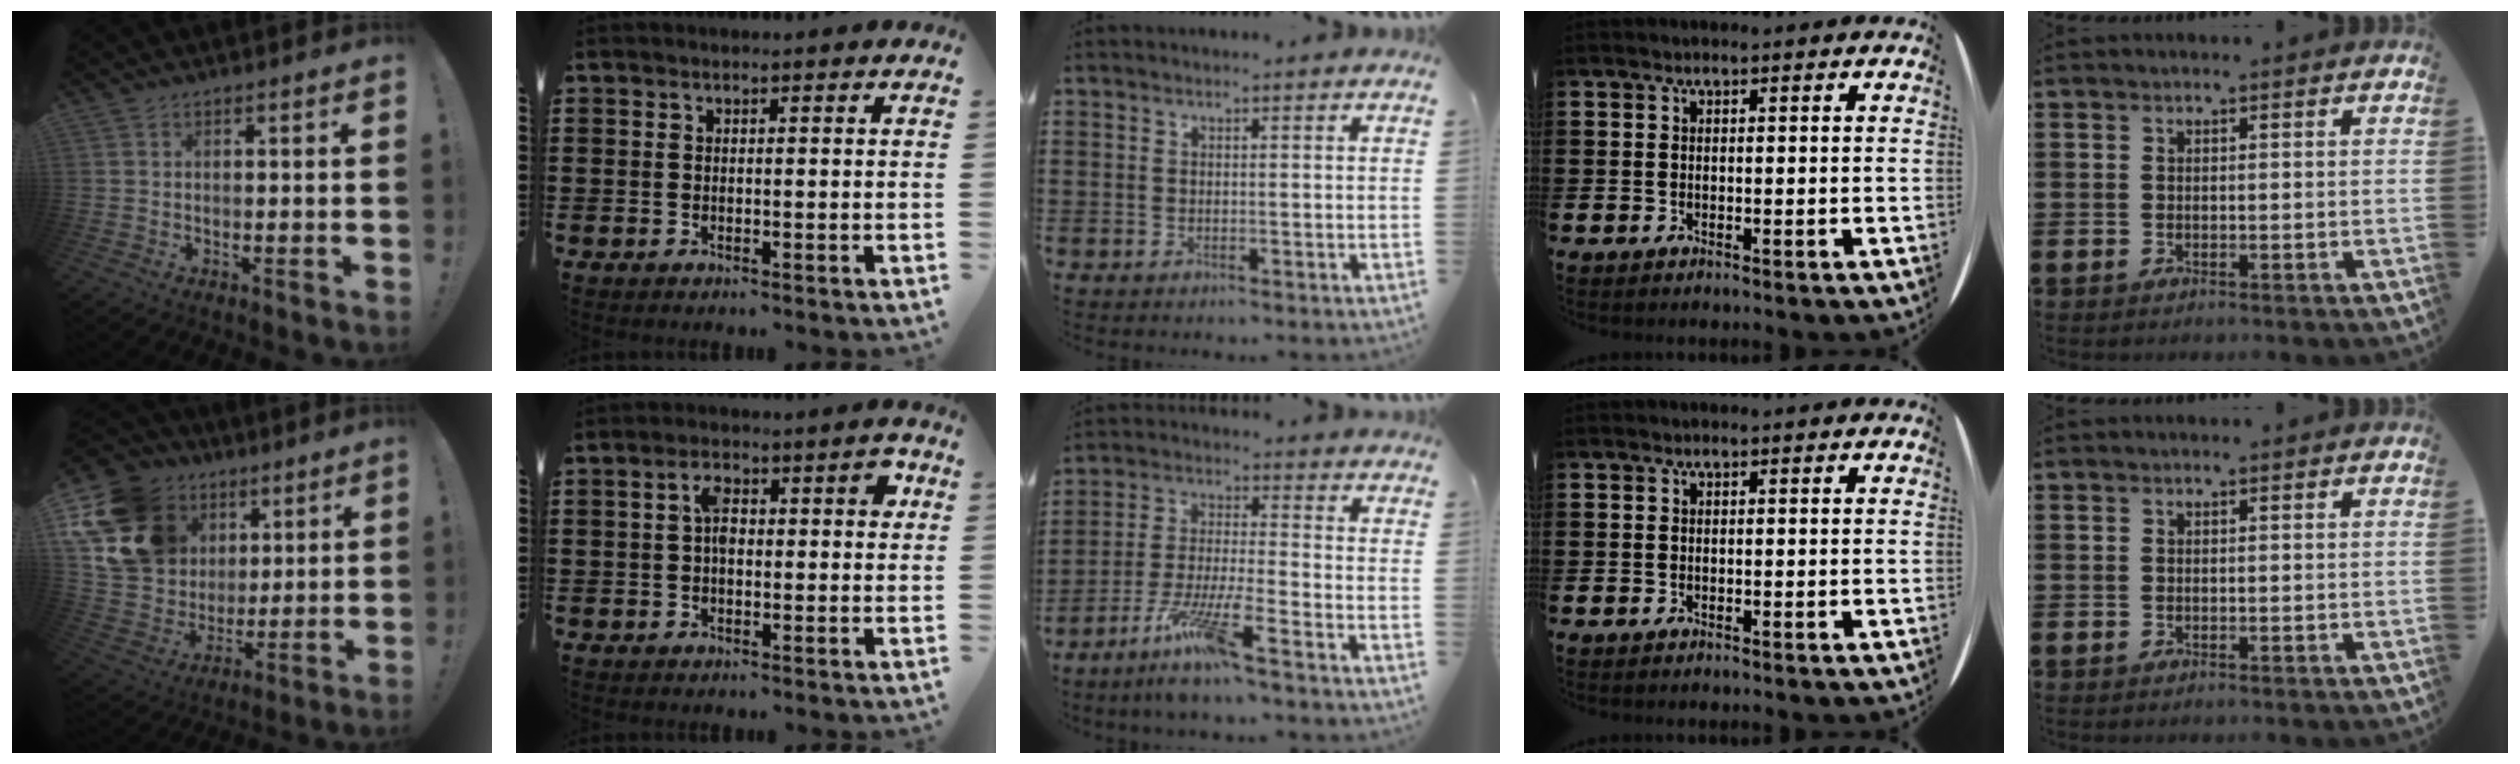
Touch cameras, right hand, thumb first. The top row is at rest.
{"thumb": {"total": 21.1, "force": [8.6, 17.0, 9.0], "torque": [-0.165, -0.037, 0.196]}, "index": {"total": 4.9, "force": [0.3, 2.5, 4.2], "torque": [-0.069, 0.008, -0.004]}, "middle": {"total": 8.6, "force": [-6.2, 0.5, 6.0], "torque": [-0.128, -0.011, -0.120]}}